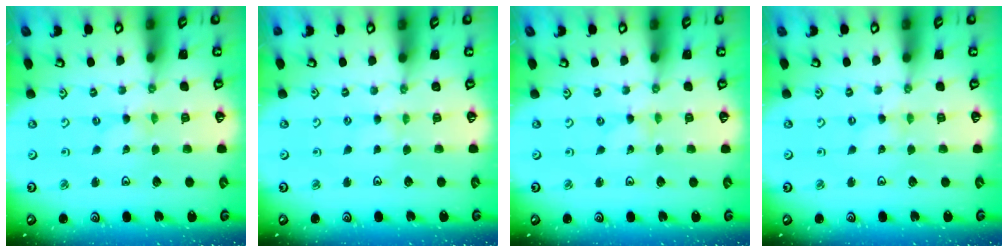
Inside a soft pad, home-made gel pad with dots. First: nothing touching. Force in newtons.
{"total": 1.3, "press": 1.3, "slide": 0.4}
{"total": 0.0}
{"total": 0.8, "press": 0.8, "slide": 0.1}